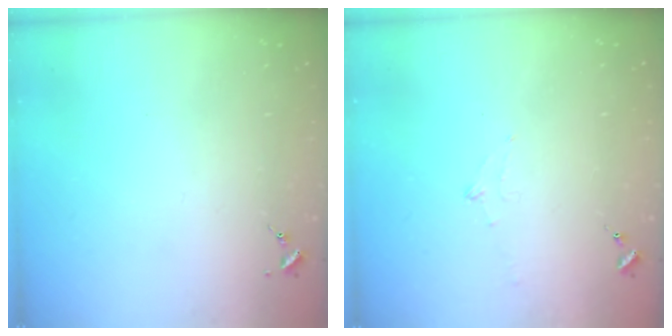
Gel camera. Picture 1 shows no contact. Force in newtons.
{"total": 6.7, "press": 6.7, "slide": 0.7}